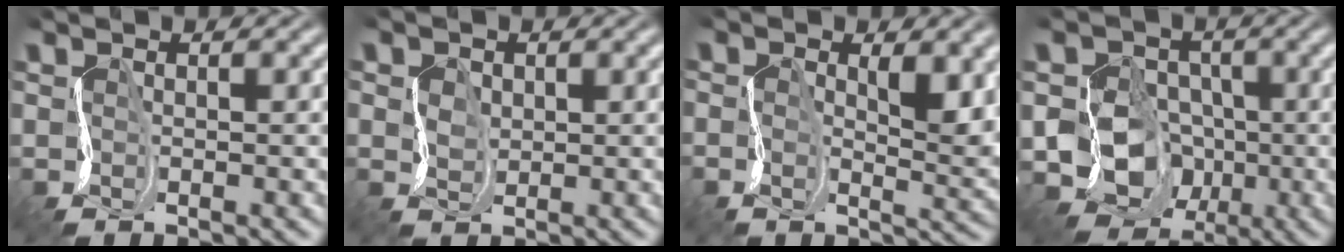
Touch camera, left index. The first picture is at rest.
{"total": 1.0, "force": [-0.2, 0.9, -0.1], "torque": [-0.010, 0.000, -0.003]}
{"total": 2.9, "force": [0.1, 1.4, 2.5], "torque": [-0.053, -0.003, -0.001]}
{"total": 11.8, "force": [-4.4, 10.1, 4.2], "torque": [-0.058, -0.019, -0.107]}